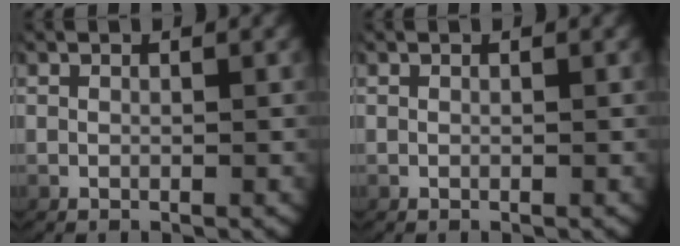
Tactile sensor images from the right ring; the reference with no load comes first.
{"total": 0.7, "force": [0.0, -0.6, -0.4], "torque": [0.001, -0.008, 0.008]}